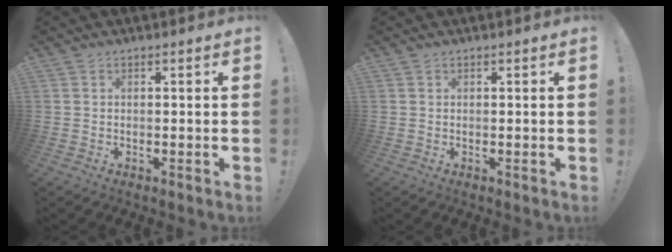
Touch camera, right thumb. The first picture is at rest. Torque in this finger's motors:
{"motor_torque": [-0.11, -0.37, -0.10, 0.05, 0.00]}